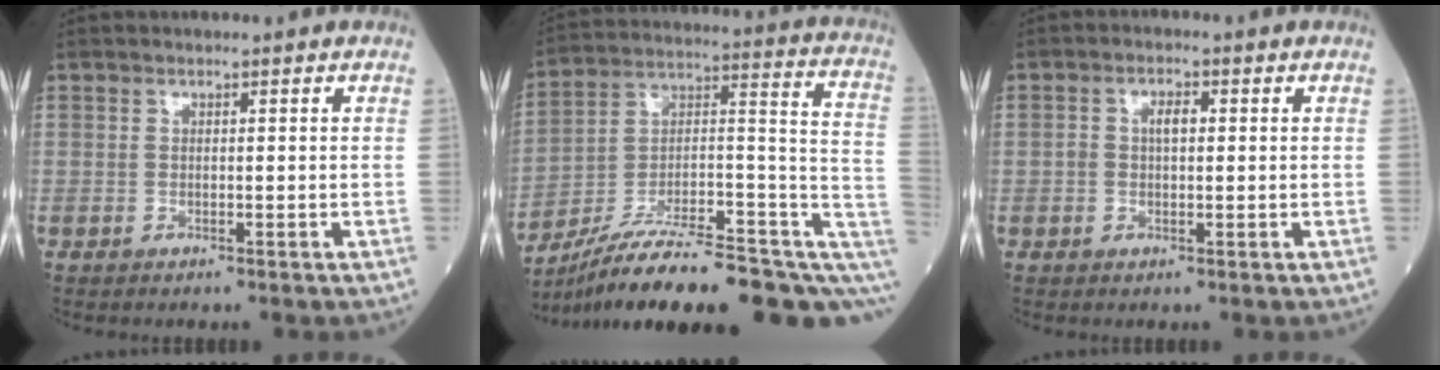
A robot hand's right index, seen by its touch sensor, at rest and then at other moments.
{"total": 25.2, "force": [-16.0, 5.8, 18.5], "torque": [-0.221, 0.044, -0.249]}
{"total": 2.5, "force": [0.3, 1.2, 2.2], "torque": [-0.045, 0.012, 0.005]}